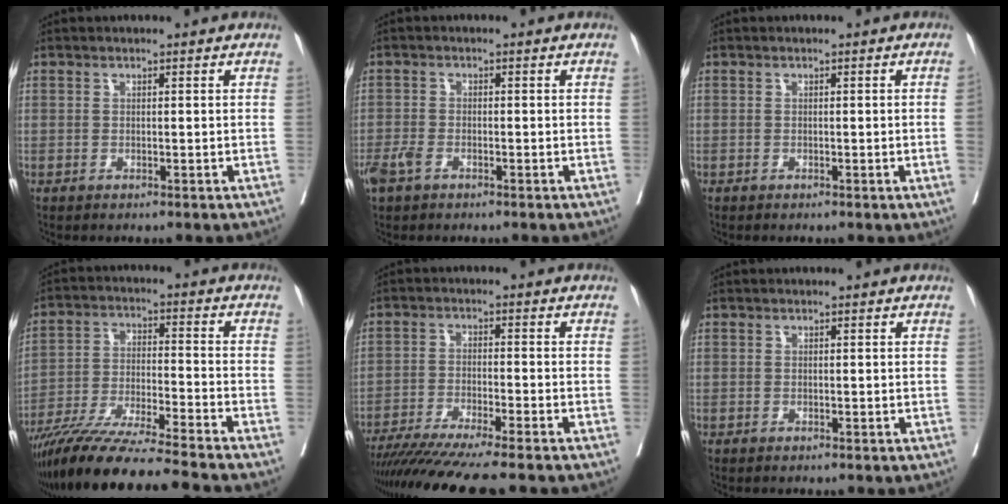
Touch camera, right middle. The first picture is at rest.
{"total": 3.0, "force": [-1.8, 1.4, 2.0], "torque": [-0.049, -0.003, -0.034]}
{"total": 0.8, "force": [-0.1, -0.3, 0.8], "torque": [-0.006, -0.001, 0.001]}
{"total": 16.7, "force": [-14.6, -1.4, 8.1], "torque": [-0.150, -0.038, -0.252]}
{"total": 12.8, "force": [-10.9, -0.9, 6.6], "torque": [-0.083, -0.035, -0.171]}
{"total": 0.0}